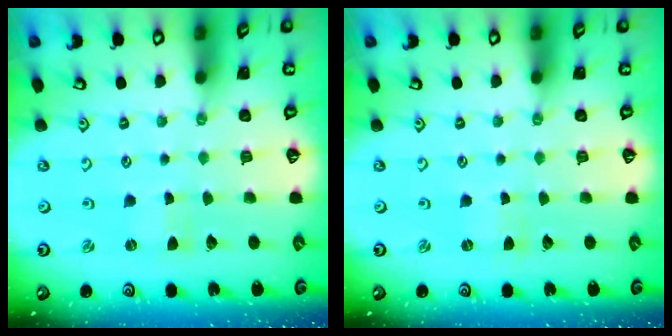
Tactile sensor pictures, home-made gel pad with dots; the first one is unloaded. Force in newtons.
{"total": 0.0}